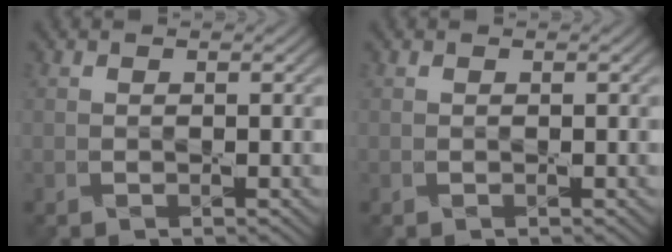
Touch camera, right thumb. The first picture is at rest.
{"total": 0.0}